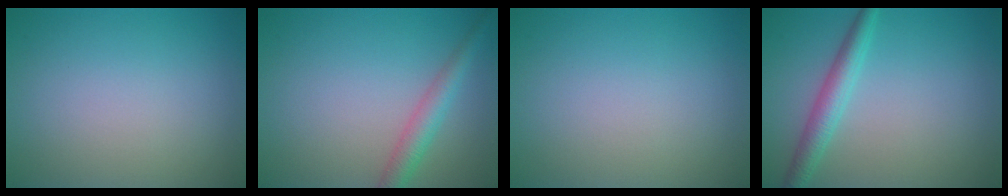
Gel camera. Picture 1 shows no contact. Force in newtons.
{"total": 2.8, "press": 2.8, "slide": 0.2}
{"total": 0.0}
{"total": 2.8, "press": 2.8, "slide": 0.1}